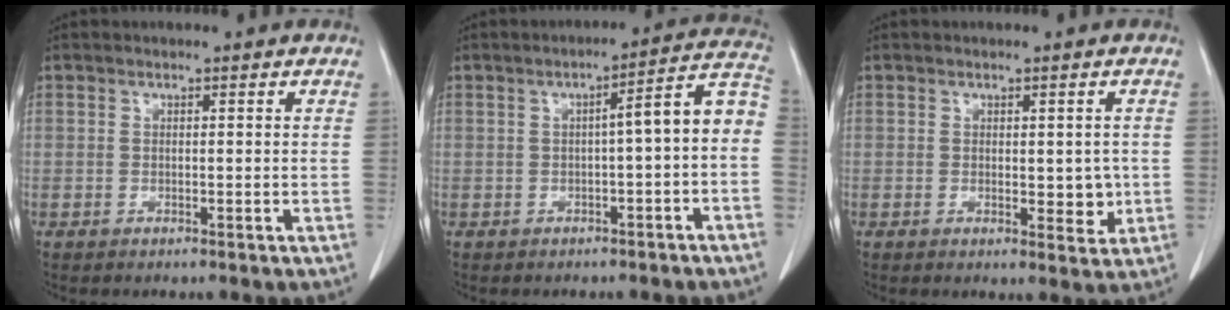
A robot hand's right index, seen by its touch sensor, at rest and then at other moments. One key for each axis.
{"total": 7.6, "fx": -1.2, "fy": 0.9, "fz": 7.4, "tx": -0.092, "ty": 0.032, "tz": -0.021}
{"total": 3.8, "fx": -0.1, "fy": 1.8, "fz": 3.3, "tx": -0.034, "ty": -0.005, "tz": 0.007}